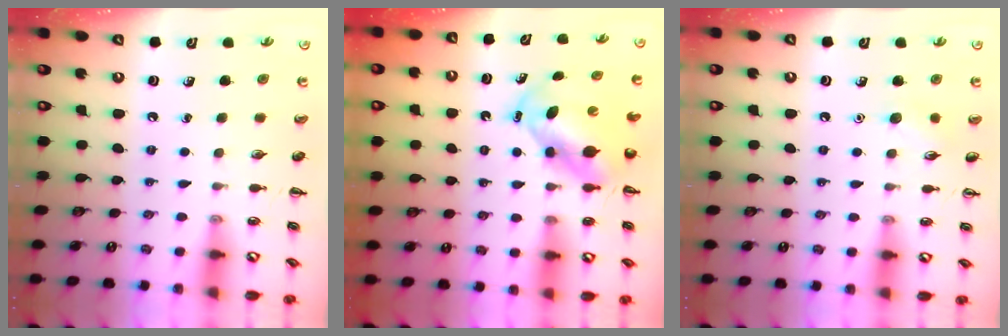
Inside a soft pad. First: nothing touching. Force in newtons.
{"total": 5.5, "press": 5.3, "slide": 1.4}
{"total": 6.0, "press": 5.7, "slide": 1.8}